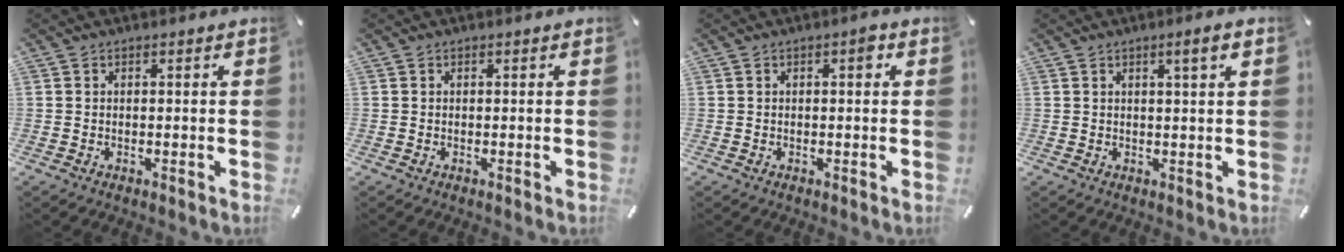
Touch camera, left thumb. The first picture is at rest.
{"total": 0.0}
{"total": 2.2, "force": [0.4, 0.9, 1.9], "torque": [-0.016, 0.001, -0.002]}
{"total": 3.4, "force": [1.5, 0.2, 3.1], "torque": [-0.061, 0.000, 0.023]}